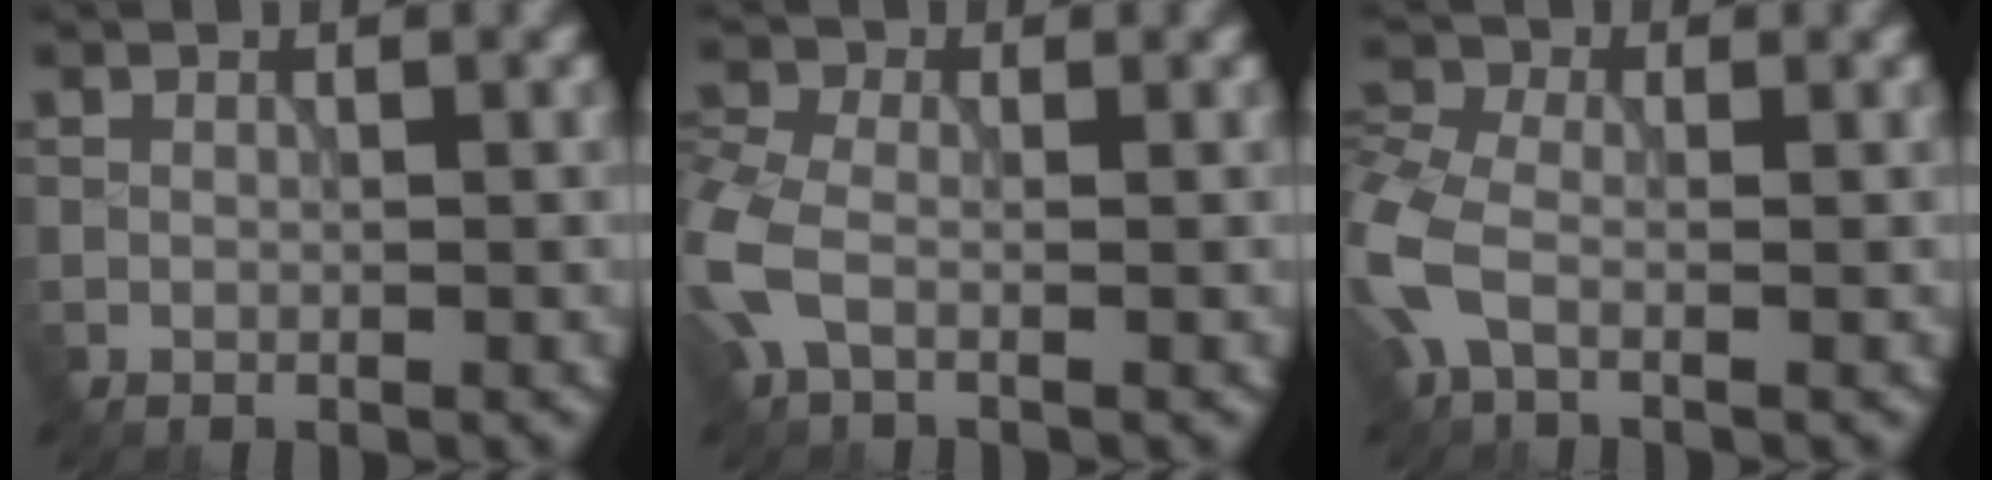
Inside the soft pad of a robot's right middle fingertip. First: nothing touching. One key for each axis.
{"total": 4.3, "fx": -1.0, "fy": 2.7, "fz": 3.3, "tx": -0.089, "ty": 0.003, "tz": -0.033}
{"total": 5.1, "fx": -1.4, "fy": 3.0, "fz": 3.9, "tx": -0.103, "ty": 0.002, "tz": -0.046}